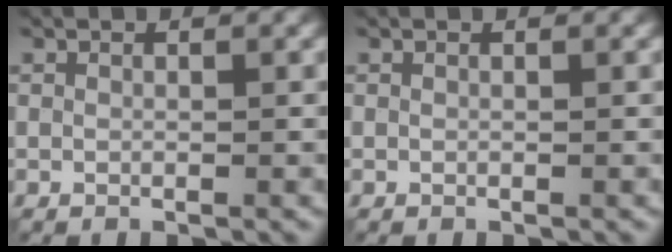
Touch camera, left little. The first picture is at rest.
{"total": 0.0}